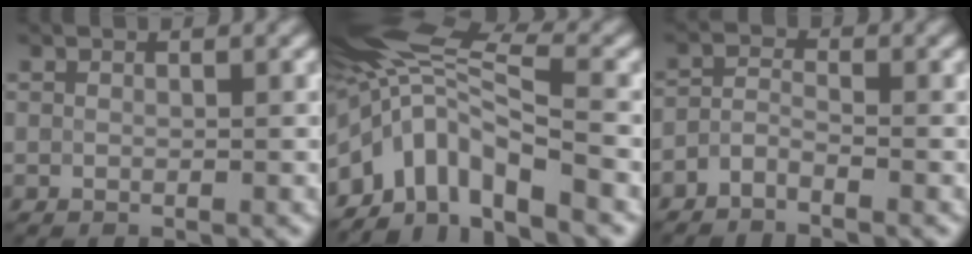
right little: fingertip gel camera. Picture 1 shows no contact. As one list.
[{"total": 8.7, "force": [-4.0, 3.7, 6.7], "torque": [-0.107, 0.017, -0.089]}, {"total": 1.7, "force": [-1.3, 0.5, 0.9], "torque": [-0.022, 0.001, -0.033]}]